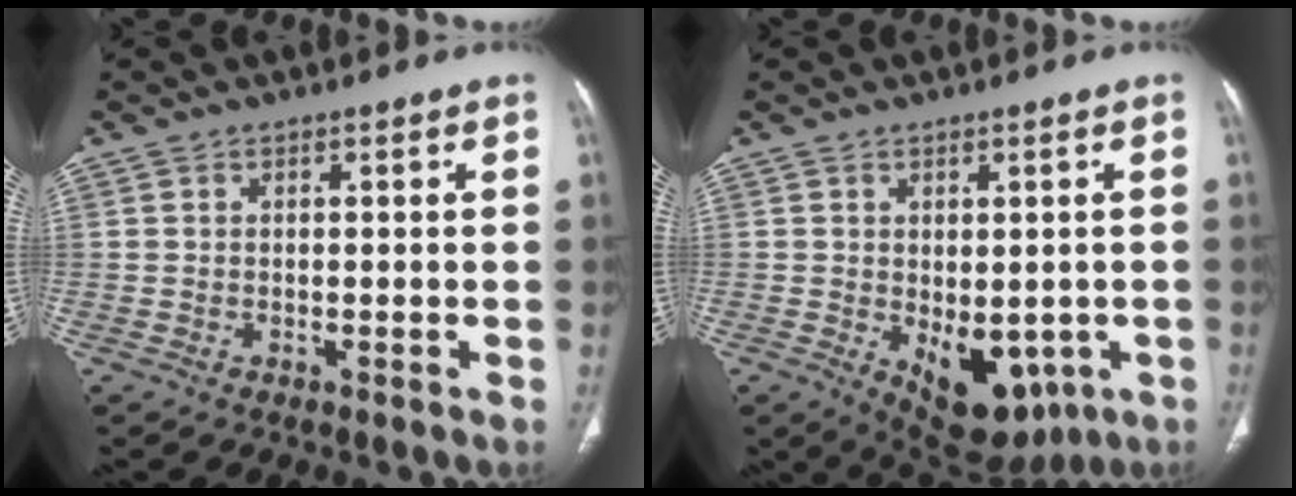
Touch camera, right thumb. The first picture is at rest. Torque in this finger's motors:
{"motor_torque": [1.92, 1.60, 1.45, -0.60, 0.26]}